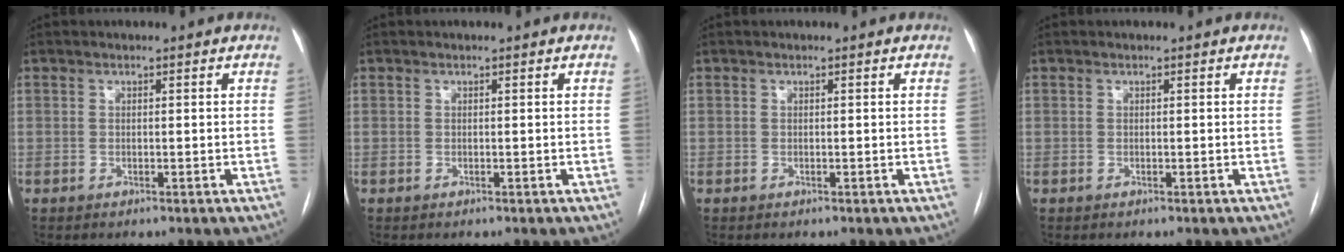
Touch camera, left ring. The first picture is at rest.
{"total": 0.0}
{"total": 0.0}
{"total": 0.0}